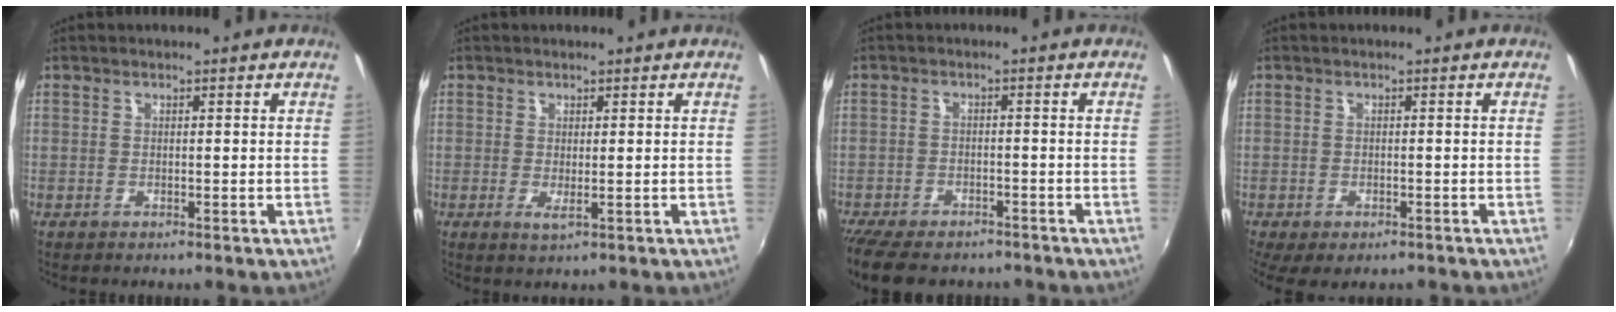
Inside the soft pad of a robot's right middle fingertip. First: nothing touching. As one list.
[{"total": 1.6, "force": [0.0, 0.2, 1.6], "torque": [-0.030, -0.007, -0.001]}, {"total": 11.4, "force": [-9.4, 4.4, 4.9], "torque": [-0.120, -0.029, -0.150]}, {"total": 5.6, "force": [-3.5, 2.7, 3.4], "torque": [-0.075, -0.030, -0.051]}]